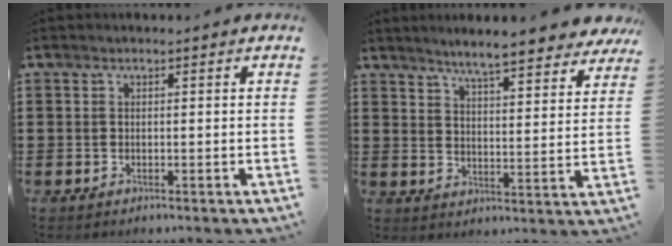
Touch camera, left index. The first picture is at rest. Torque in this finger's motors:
{"motor_torque": [1.07, -1.07, 0.31, 0.15]}